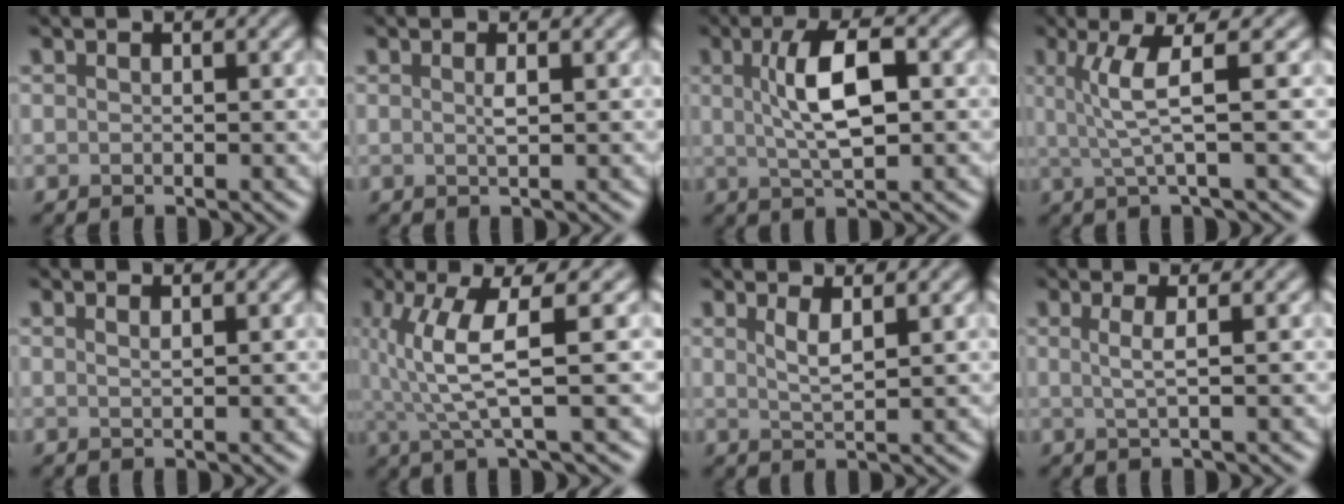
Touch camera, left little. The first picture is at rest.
{"total": 1.0, "force": [0.3, 0.2, 1.0], "torque": [-0.019, 0.003, 0.002]}
{"total": 5.5, "force": [0.9, 1.7, 5.2], "torque": [-0.099, 0.008, 0.015]}
{"total": 4.2, "force": [0.8, 0.6, 4.1], "torque": [-0.078, 0.004, 0.020]}
{"total": 0.8, "force": [0.5, 0.2, 0.6], "torque": [-0.003, 0.001, 0.006]}
{"total": 6.0, "force": [1.0, 1.1, 5.8], "torque": [-0.115, 0.008, 0.018]}
{"total": 2.2, "force": [1.1, 0.5, 1.9], "torque": [-0.033, -0.003, 0.020]}
{"total": 2.1, "force": [0.4, 0.6, 2.0], "torque": [-0.037, -0.001, 0.001]}